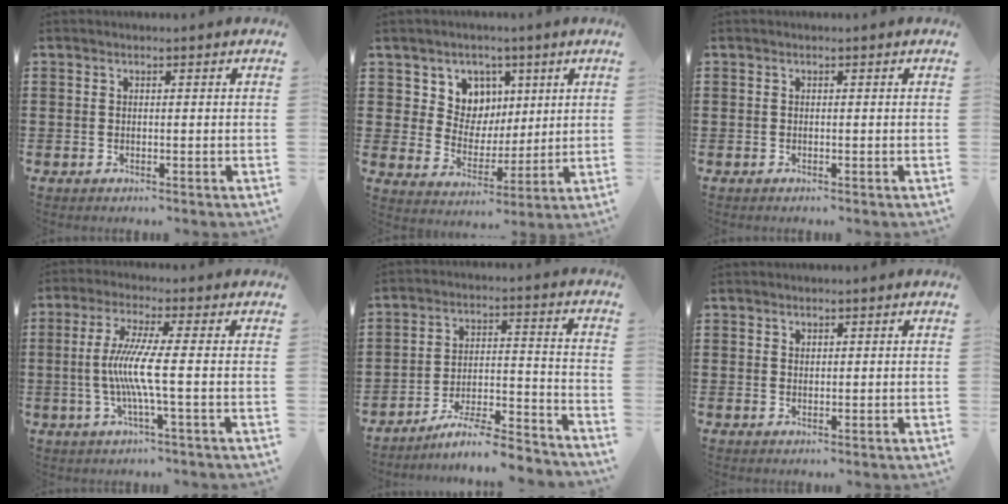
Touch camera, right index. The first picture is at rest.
{"total": 7.0, "force": [3.3, 6.1, 0.8], "torque": [-0.051, -0.013, 0.060]}
{"total": 0.0}
{"total": 7.4, "force": [-0.9, -0.6, 7.3], "torque": [-0.161, -0.020, -0.030]}
{"total": 7.4, "force": [-6.7, 0.3, 3.1], "torque": [-0.050, -0.001, -0.129]}
{"total": 0.7, "force": [0.6, 0.4, 0.1], "torque": [-0.002, 0.001, 0.013]}